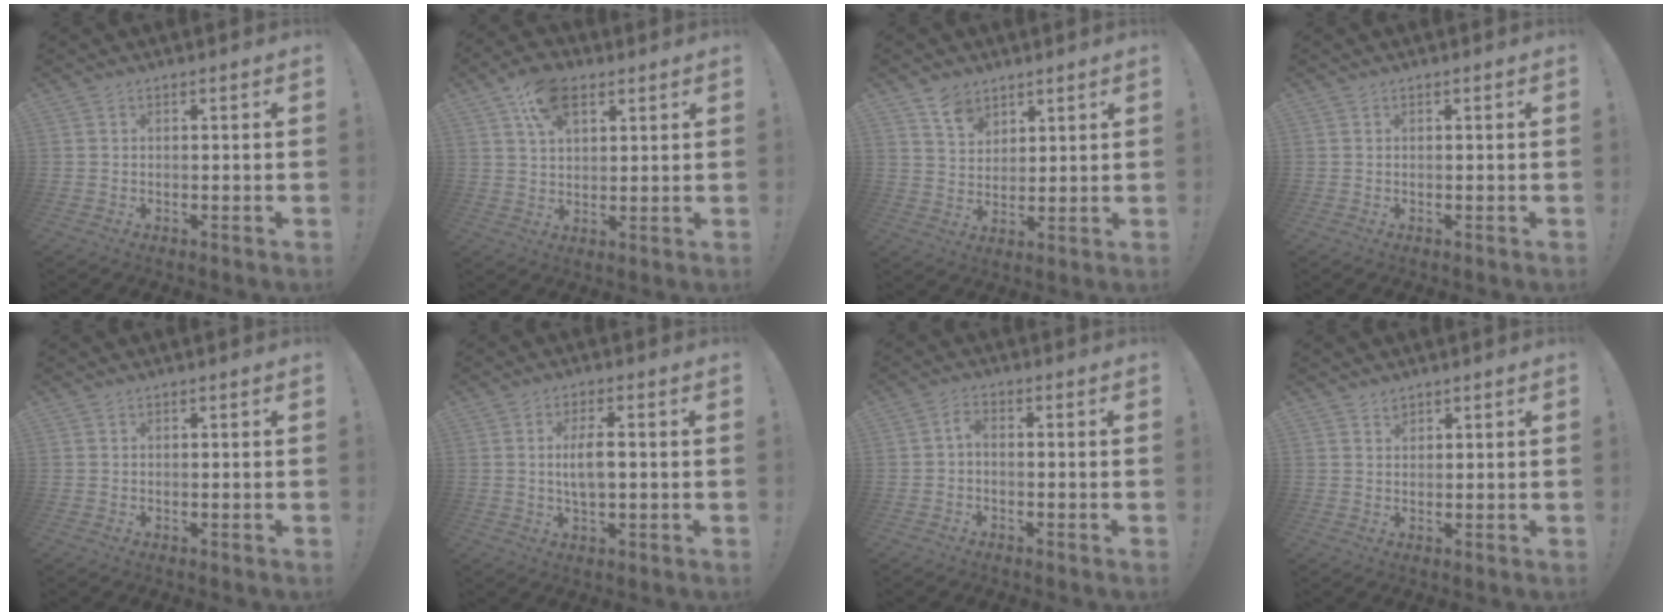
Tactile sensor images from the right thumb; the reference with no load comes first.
{"total": 11.1, "force": [5.7, 6.6, 6.8], "torque": [-0.114, -0.006, 0.107]}
{"total": 7.4, "force": [5.5, 4.6, 2.0], "torque": [-0.031, -0.037, 0.104]}
{"total": 0.0}
{"total": 0.0}
{"total": 6.2, "force": [0.2, 2.2, 5.8], "torque": [-0.110, -0.004, -0.002]}
{"total": 2.4, "force": [-0.8, 1.0, 2.0], "torque": [-0.051, 0.009, -0.017]}
{"total": 1.8, "force": [1.6, 0.9, 0.3], "torque": [0.009, -0.014, 0.027]}